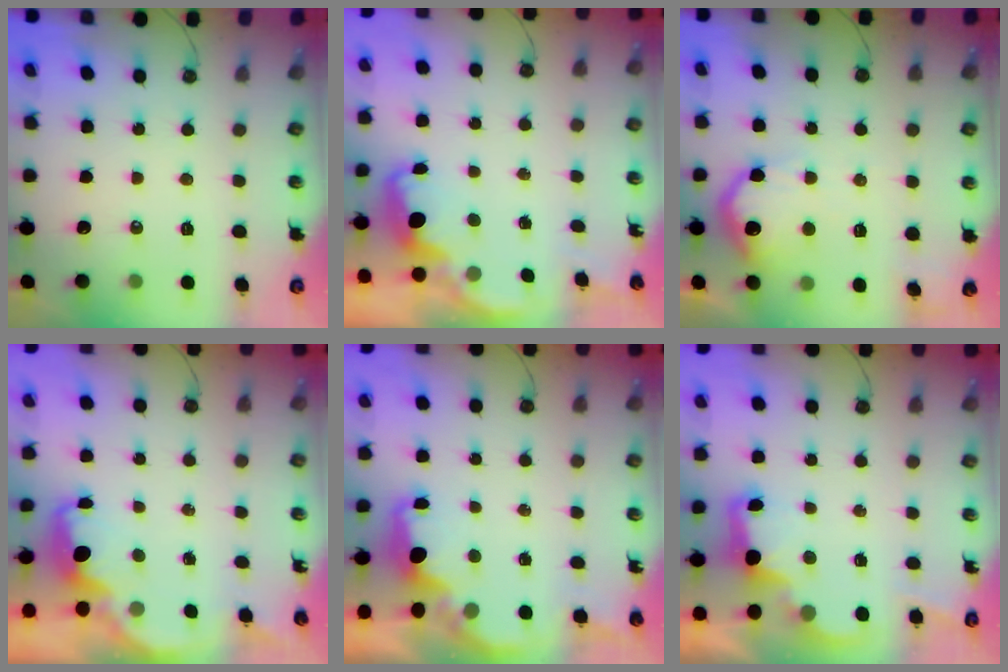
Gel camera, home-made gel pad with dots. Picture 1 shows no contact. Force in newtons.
{"total": 2.3, "press": 2.3, "slide": 0.5}
{"total": 11.8, "press": 11.8, "slide": 1.2}
{"total": 1.8, "press": 1.6, "slide": 0.7}
{"total": 1.8, "press": 1.6, "slide": 0.8}
{"total": 3.0, "press": 3.0, "slide": 0.6}